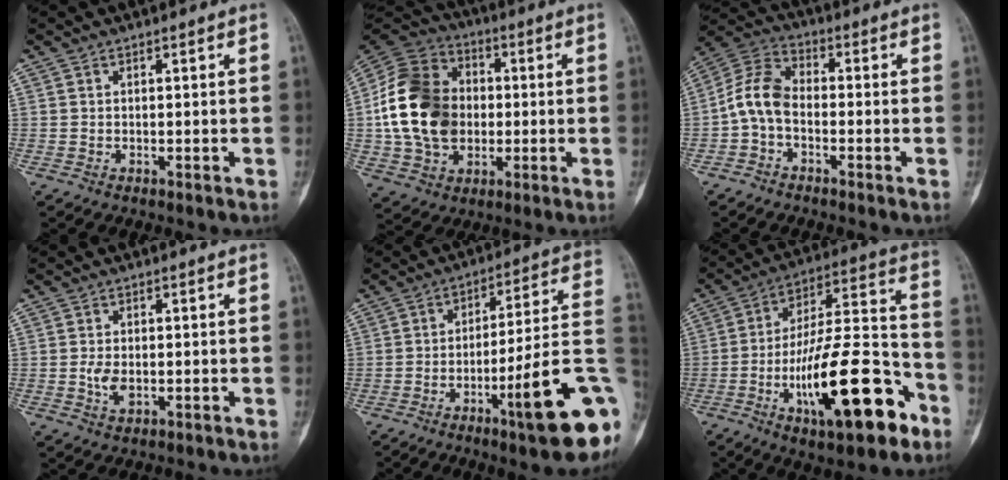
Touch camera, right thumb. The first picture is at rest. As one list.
[{"total": 19.9, "force": [-0.5, 15.2, 12.8], "torque": [-0.221, 0.020, -0.011]}, {"total": 8.1, "force": [-1.9, 5.0, 6.0], "torque": [-0.116, 0.033, -0.053]}, {"total": 3.4, "force": [-0.7, 1.8, 2.7], "torque": [-0.052, 0.000, -0.013]}, {"total": 20.0, "force": [-7.3, 2.9, 18.4], "torque": [-0.206, 0.038, -0.103]}, {"total": 24.7, "force": [-10.7, 8.2, 20.8], "torque": [-0.335, 0.061, -0.167]}]